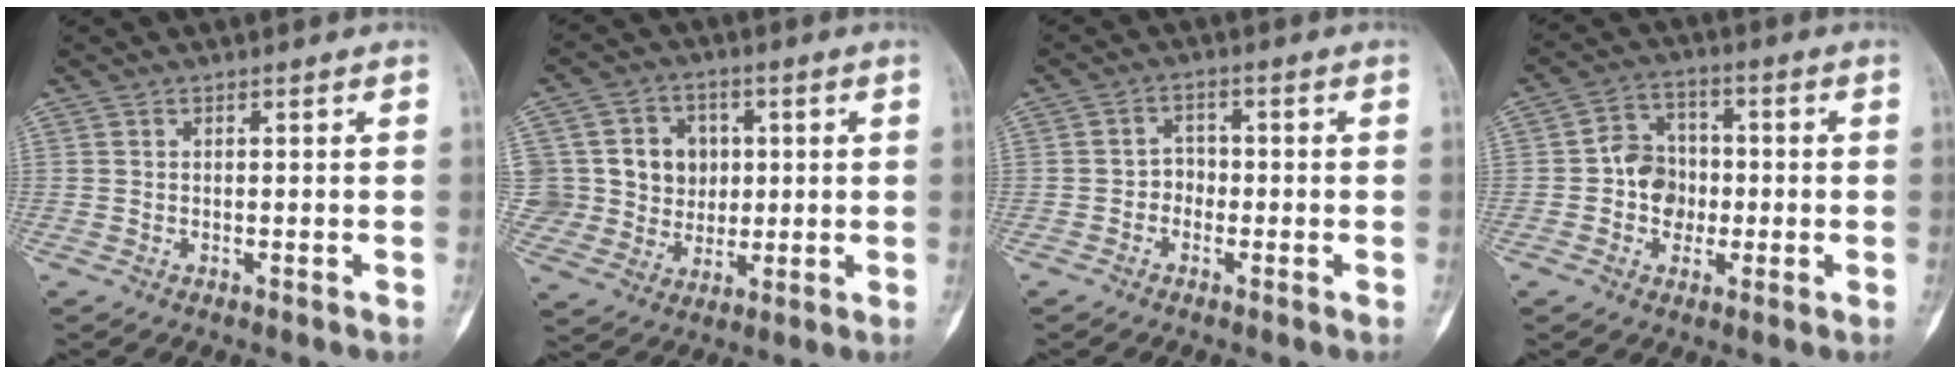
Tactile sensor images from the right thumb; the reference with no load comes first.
{"total": 13.0, "force": [2.2, 12.1, 4.1], "torque": [-0.027, 0.021, 0.052]}
{"total": 3.0, "force": [-1.2, 2.6, 1.0], "torque": [0.010, 0.015, -0.032]}
{"total": 7.1, "force": [-0.9, 6.1, 3.5], "torque": [-0.021, 0.019, -0.026]}